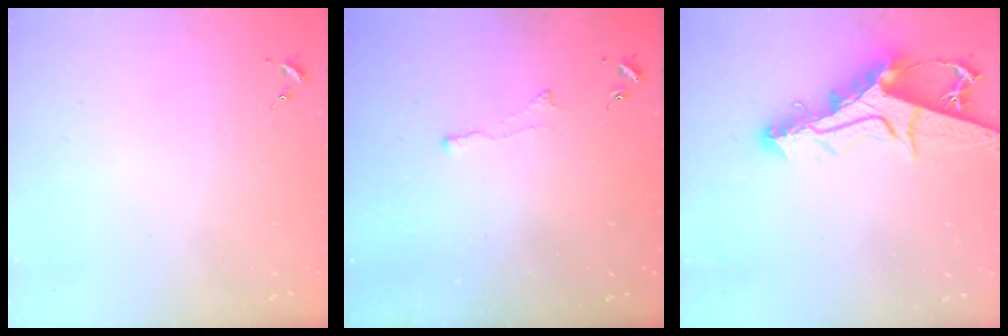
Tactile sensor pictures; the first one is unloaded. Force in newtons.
{"total": 2.6, "press": 2.5, "slide": 0.6}
{"total": 16.7, "press": 16.7, "slide": 1.1}